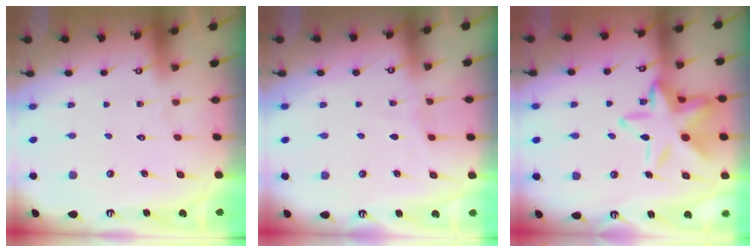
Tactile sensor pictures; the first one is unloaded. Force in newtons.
{"total": 3.4, "press": 3.4, "slide": 0.4}
{"total": 18.0, "press": 18.0, "slide": 1.1}